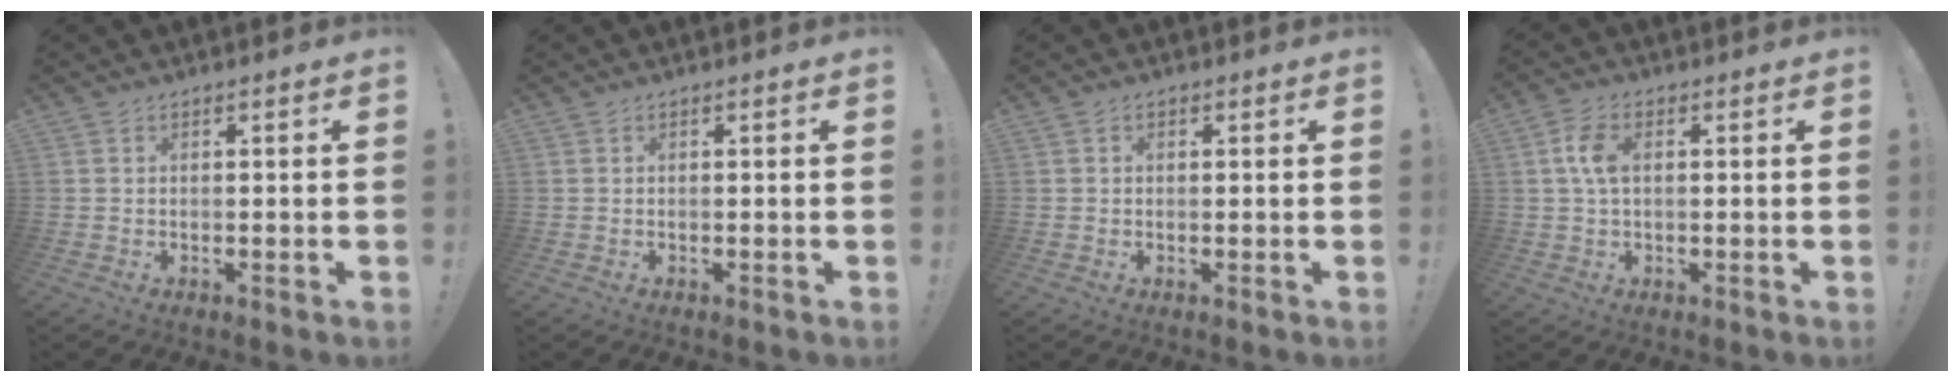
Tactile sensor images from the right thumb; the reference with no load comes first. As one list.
[{"total": 0.0}, {"total": 0.5, "force": [0.0, 0.5, 0.3], "torque": [-0.006, 0.003, -0.001]}, {"total": 6.3, "force": [1.1, 3.9, 4.9], "torque": [-0.089, 0.001, 0.017]}]